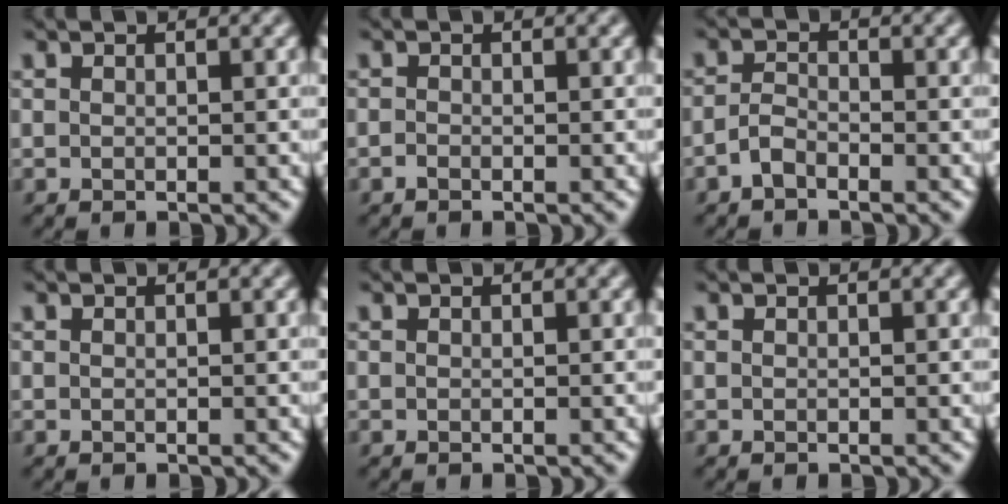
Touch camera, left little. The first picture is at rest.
{"total": 0.6, "force": [-0.5, 0.3, 0.2], "torque": [-0.002, 0.000, -0.011]}
{"total": 1.6, "force": [-1.2, 0.6, 0.8], "torque": [-0.018, 0.007, -0.028]}
{"total": 0.0}
{"total": 0.0}
{"total": 0.0}